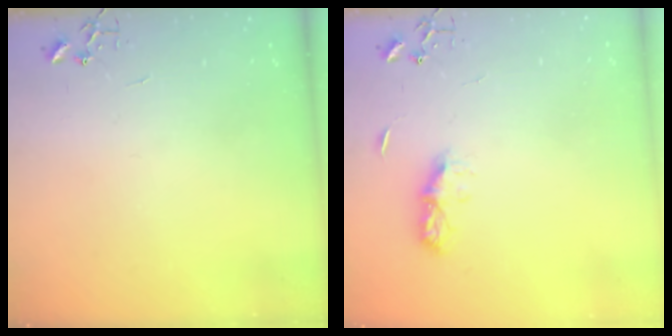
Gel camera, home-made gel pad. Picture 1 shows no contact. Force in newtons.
{"total": 6.4, "press": 6.3, "slide": 0.7}